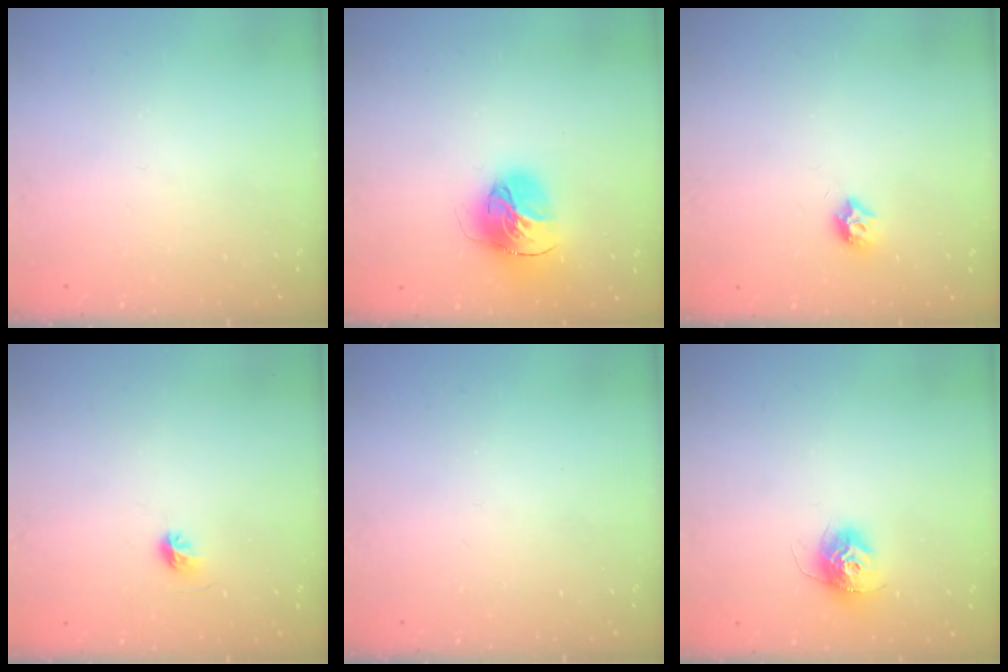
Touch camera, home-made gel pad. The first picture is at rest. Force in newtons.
{"total": 16.4, "press": 16.4, "slide": 1.6}
{"total": 7.5, "press": 7.4, "slide": 0.6}
{"total": 4.5, "press": 4.3, "slide": 1.4}
{"total": 0.0}
{"total": 11.0, "press": 11.0, "slide": 0.8}